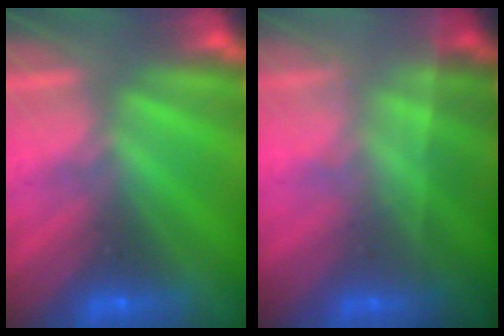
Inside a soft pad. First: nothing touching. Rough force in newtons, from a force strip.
{"total": 1.8}